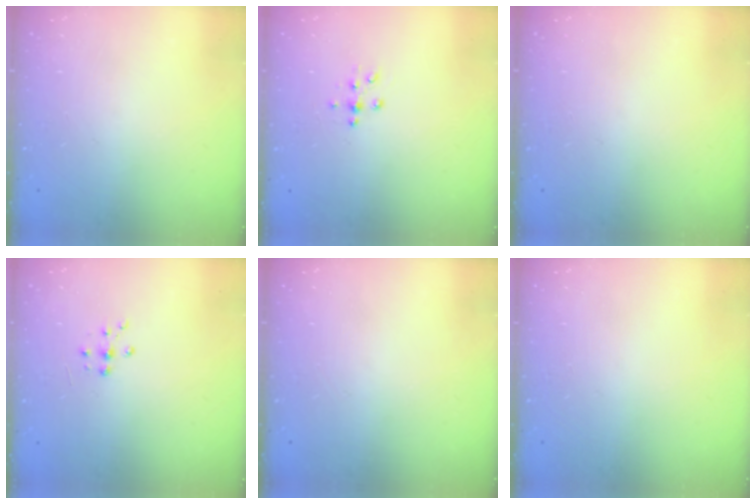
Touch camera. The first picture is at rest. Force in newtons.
{"total": 5.8, "press": 5.5, "slide": 2.0}
{"total": 0.0}
{"total": 5.7, "press": 5.7, "slide": 0.6}
{"total": 0.0}
{"total": 0.0}